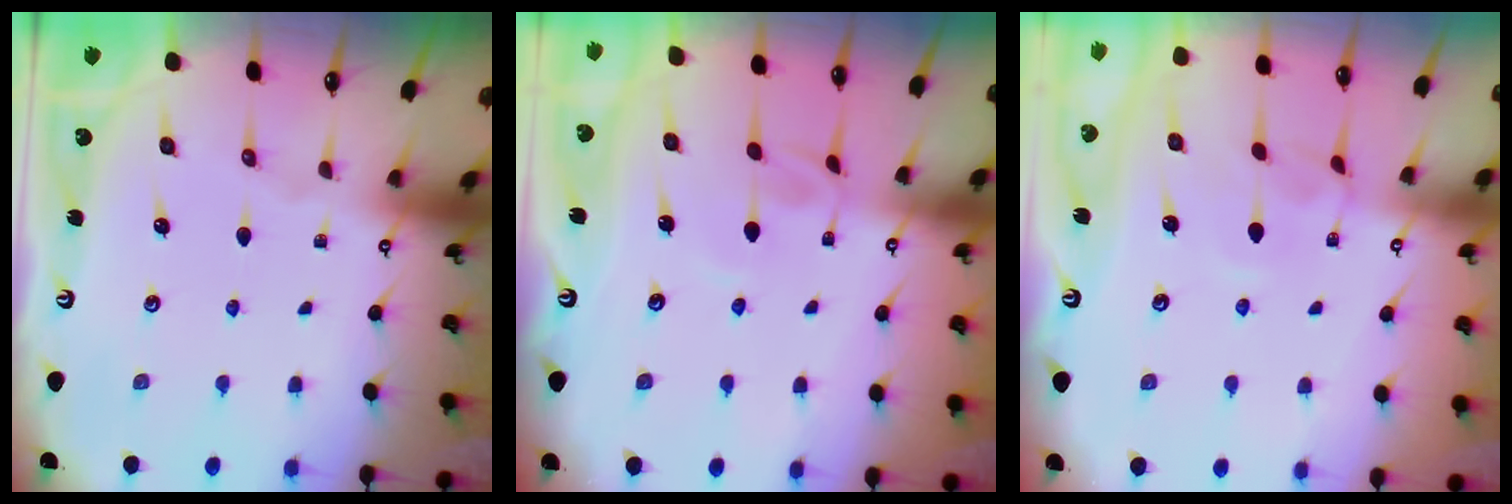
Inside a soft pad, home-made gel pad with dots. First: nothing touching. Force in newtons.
{"total": 3.9, "press": 3.9, "slide": 0.1}
{"total": 3.5, "press": 3.5, "slide": 0.1}